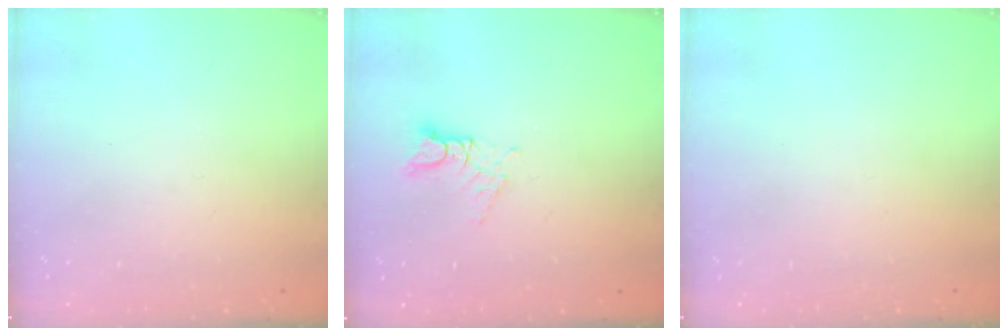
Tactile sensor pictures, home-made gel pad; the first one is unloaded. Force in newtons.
{"total": 4.9, "press": 4.9, "slide": 0.4}
{"total": 0.0}